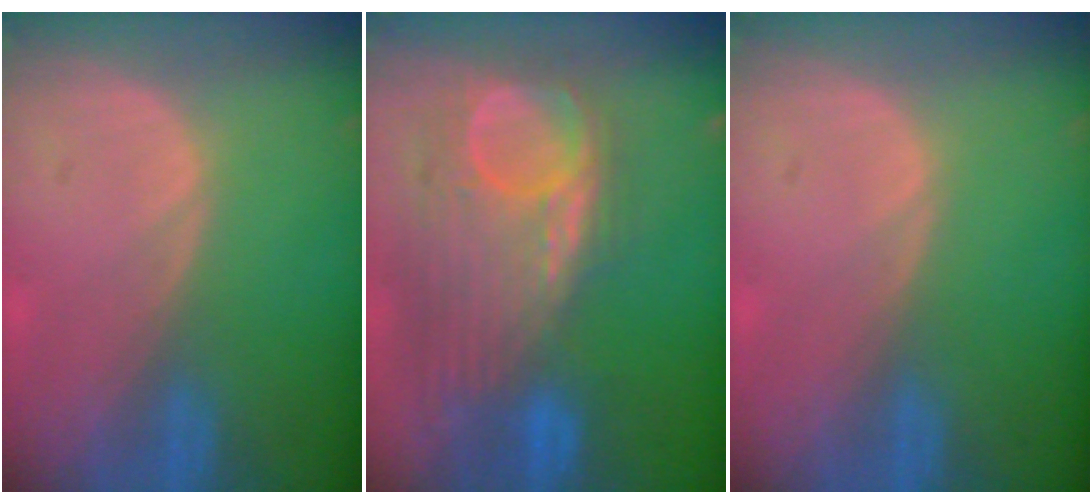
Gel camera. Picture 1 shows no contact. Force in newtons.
{"total": 11.4, "press": 10.5, "slide": 4.6}
{"total": 0.0}